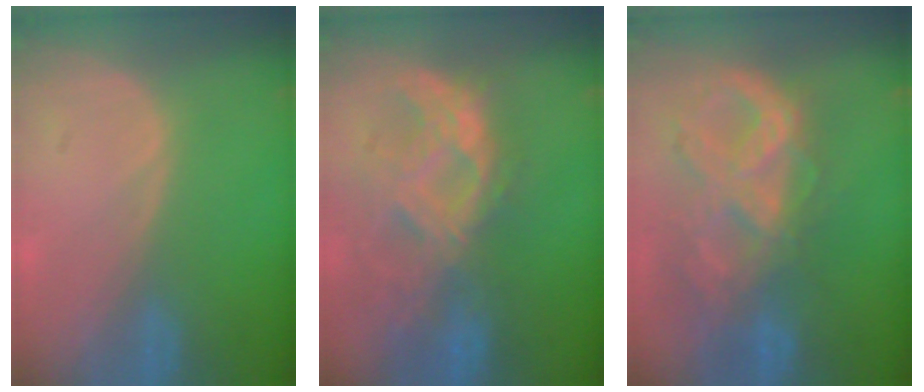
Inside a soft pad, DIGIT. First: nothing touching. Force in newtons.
{"total": 9.9, "press": 8.8, "slide": 4.5}
{"total": 10.5, "press": 8.8, "slide": 5.7}